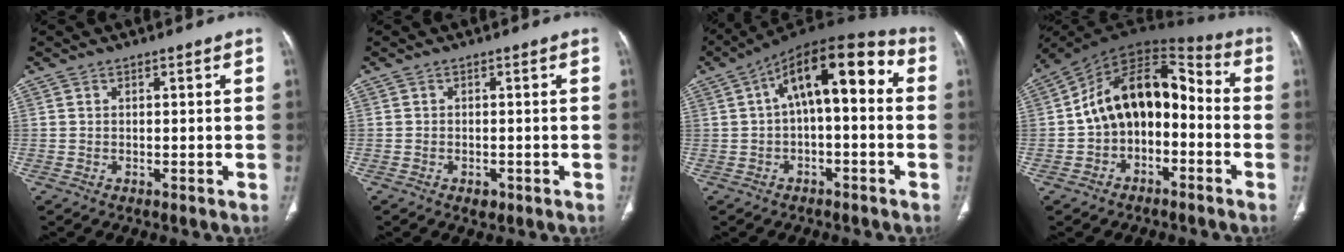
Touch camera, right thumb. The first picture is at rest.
{"total": 1.7, "force": [-0.8, 1.2, 0.8], "torque": [-0.005, 0.003, -0.006]}
{"total": 14.9, "force": [2.0, 6.4, 13.3], "torque": [-0.185, 0.050, 0.021]}
{"total": 16.1, "force": [-2.3, 10.7, 11.8], "torque": [-0.156, 0.076, -0.047]}